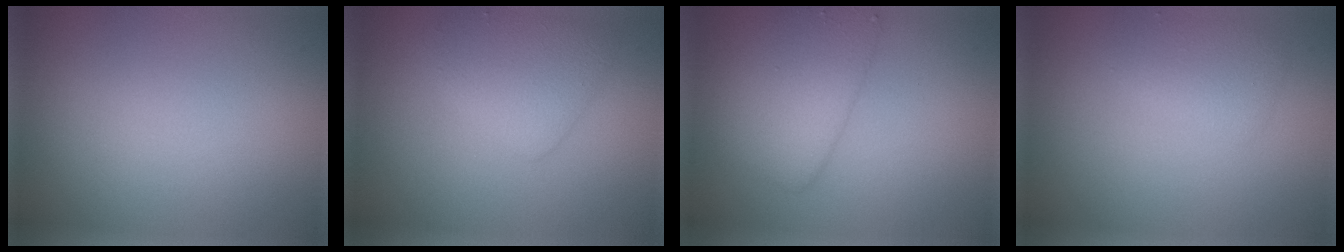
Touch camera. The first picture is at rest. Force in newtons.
{"total": 1.9, "press": 1.9, "slide": 0.1}
{"total": 4.4, "press": 4.3, "slide": 0.2}
{"total": 2.1, "press": 2.1, "slide": 0.1}